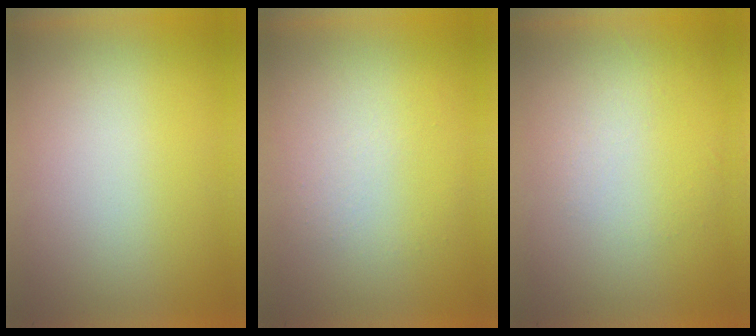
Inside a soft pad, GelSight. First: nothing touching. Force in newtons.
{"total": 1.1}
{"total": 1.2}